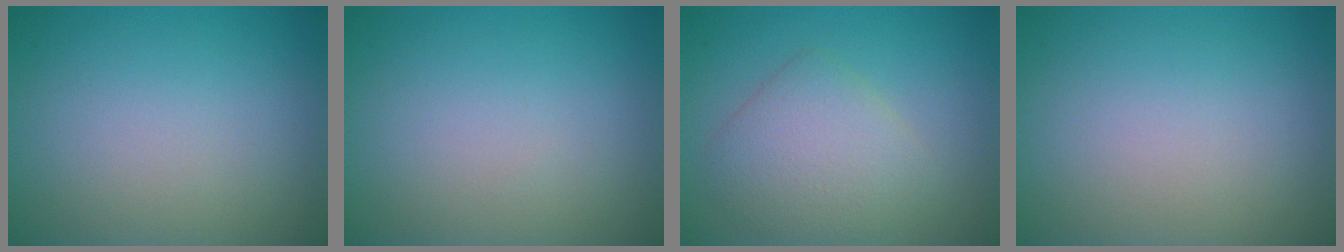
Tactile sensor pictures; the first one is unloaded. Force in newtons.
{"total": 0.0}
{"total": 4.3, "press": 4.3, "slide": 0.2}
{"total": 0.0}